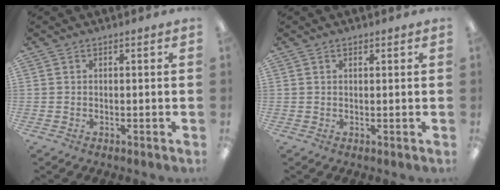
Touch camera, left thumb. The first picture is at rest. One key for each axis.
{"total": 0.8, "fx": 0.5, "fy": 0.4, "fz": 0.4, "tx": -0.009, "ty": 0.001, "tz": 0.010}